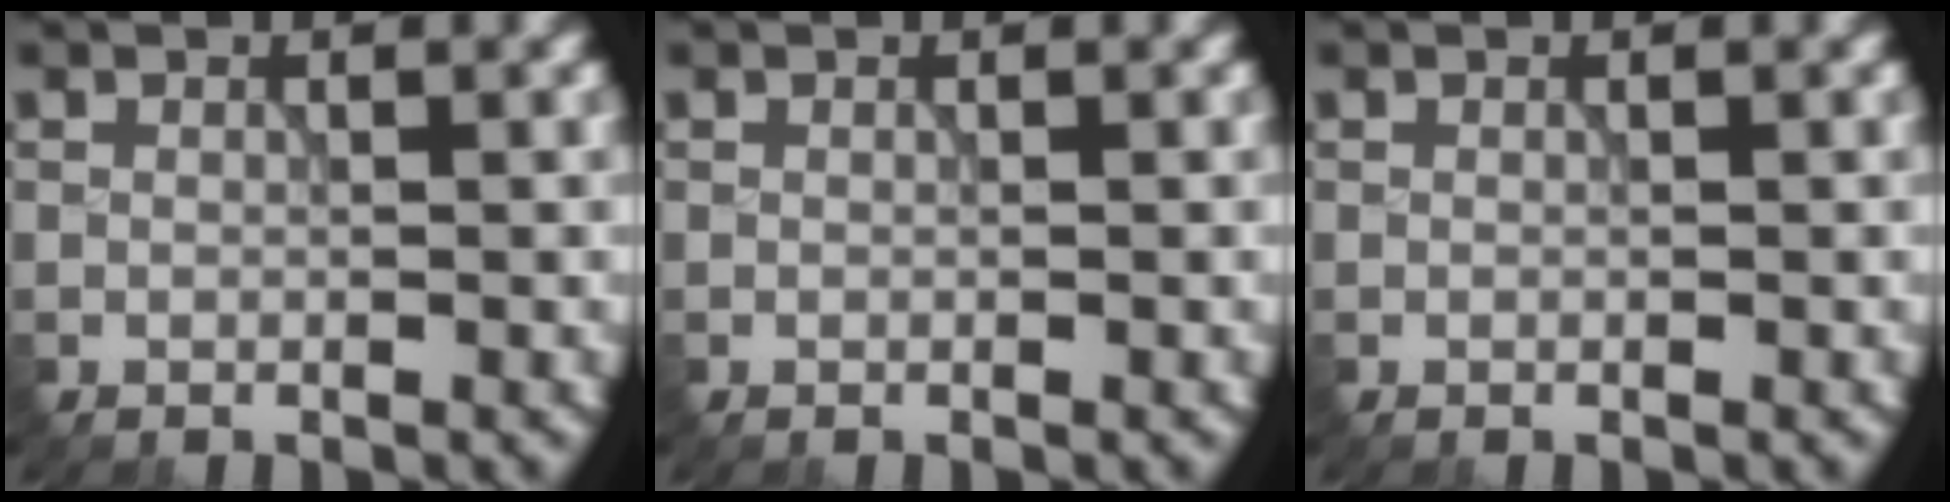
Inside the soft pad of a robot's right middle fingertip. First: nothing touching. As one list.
[{"total": 0.0}, {"total": 0.0}]